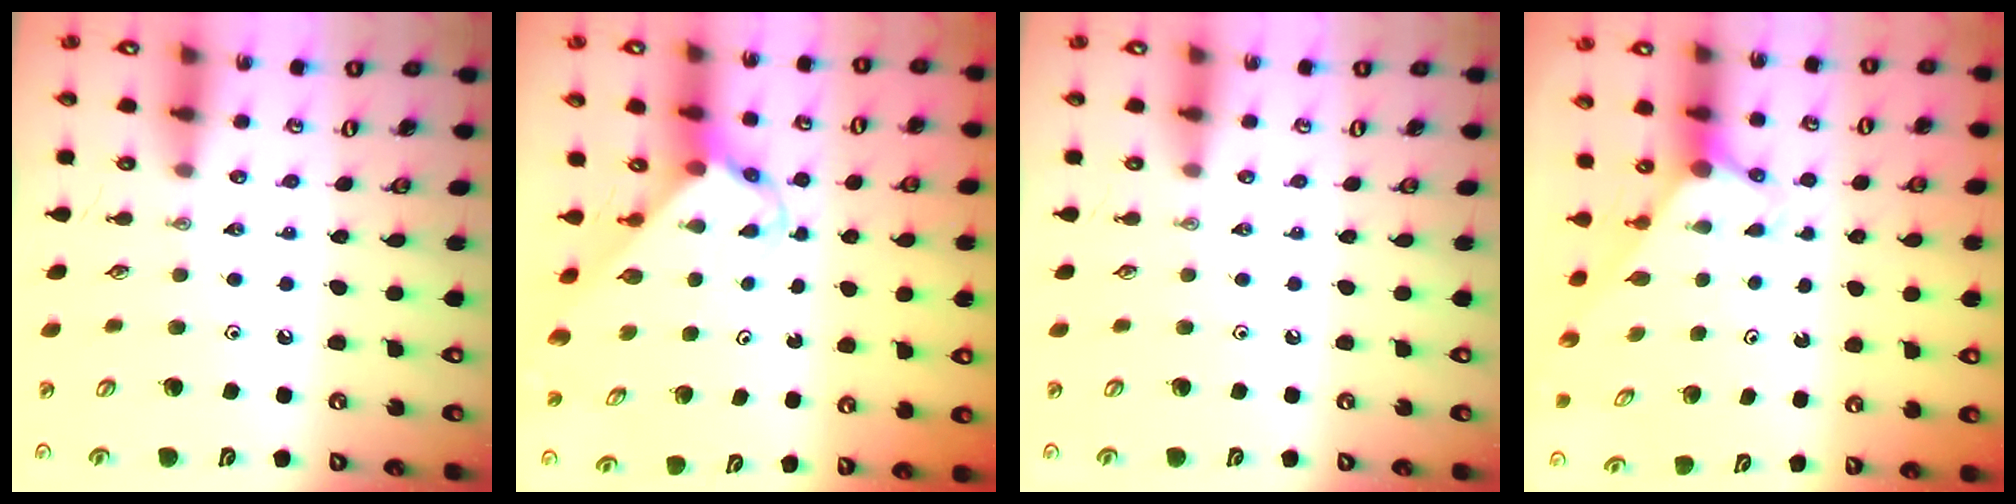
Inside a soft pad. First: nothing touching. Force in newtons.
{"total": 4.4, "press": 4.4, "slide": 0.3}
{"total": 0.0}
{"total": 2.9, "press": 2.9, "slide": 0.0}